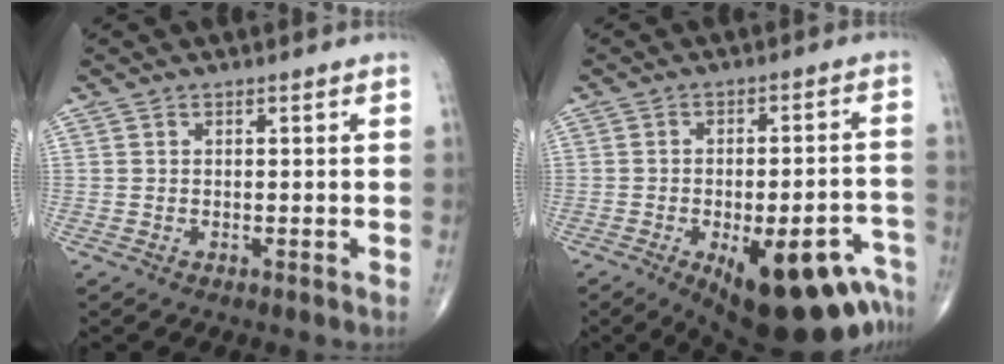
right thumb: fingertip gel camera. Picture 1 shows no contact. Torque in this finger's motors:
{"motor_torque": [2.06, 1.74, 1.15, -1.31, 0.37]}